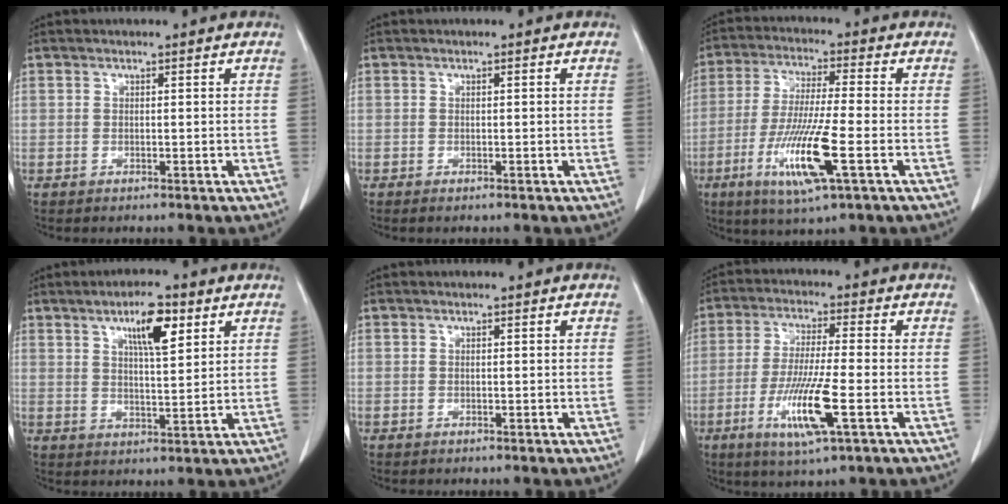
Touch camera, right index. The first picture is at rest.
{"total": 0.7, "force": [-0.4, 0.0, 0.5], "torque": [-0.011, -0.001, -0.007]}
{"total": 12.3, "force": [-4.2, 0.5, 11.5], "torque": [-0.229, -0.023, -0.075]}
{"total": 7.3, "force": [3.7, 1.6, 6.1], "torque": [-0.105, 0.002, 0.062]}
{"total": 0.0}
{"total": 10.5, "force": [-3.5, 0.4, 9.9], "torque": [-0.193, -0.018, -0.063]}